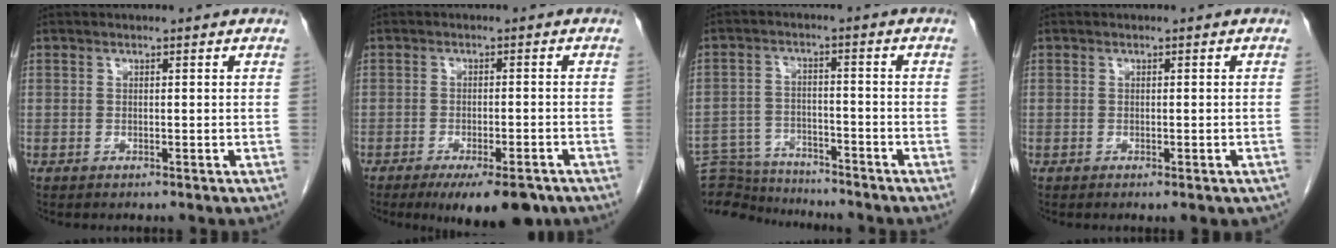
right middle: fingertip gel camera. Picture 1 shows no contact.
{"total": 9.1, "force": [-6.6, 2.6, 5.8], "torque": [-0.071, -0.009, -0.097]}
{"total": 11.5, "force": [-11.3, 1.8, 1.5], "torque": [-0.031, 0.010, -0.181]}
{"total": 2.1, "force": [-1.5, 0.6, 1.4], "torque": [-0.008, -0.005, -0.017]}